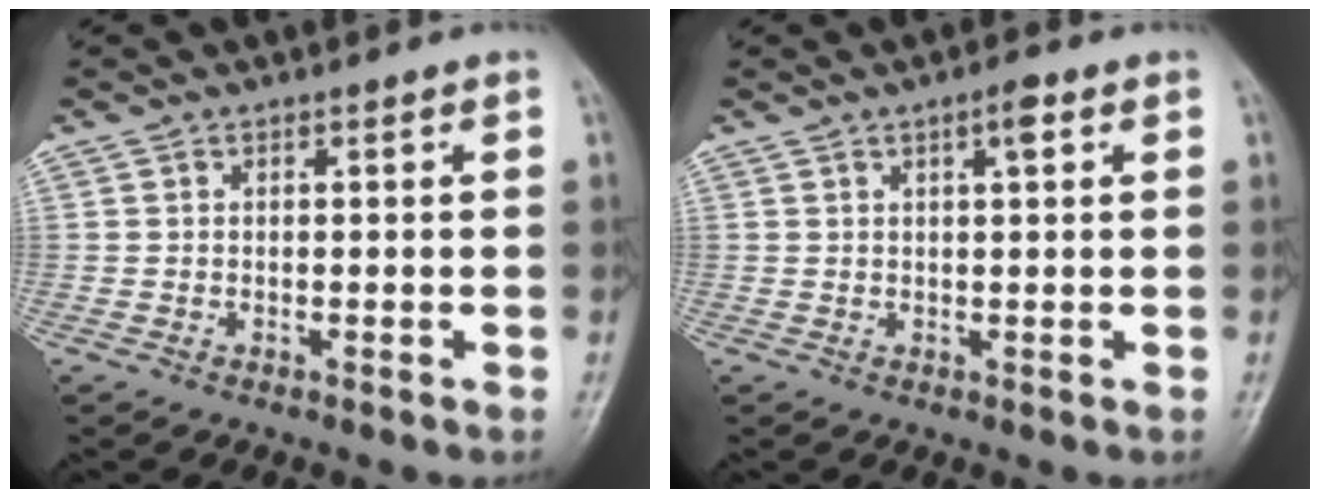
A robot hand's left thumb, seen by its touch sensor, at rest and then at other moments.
{"total": 2.9, "force": [1.4, 0.8, 2.4], "torque": [-0.035, -0.003, 0.020]}